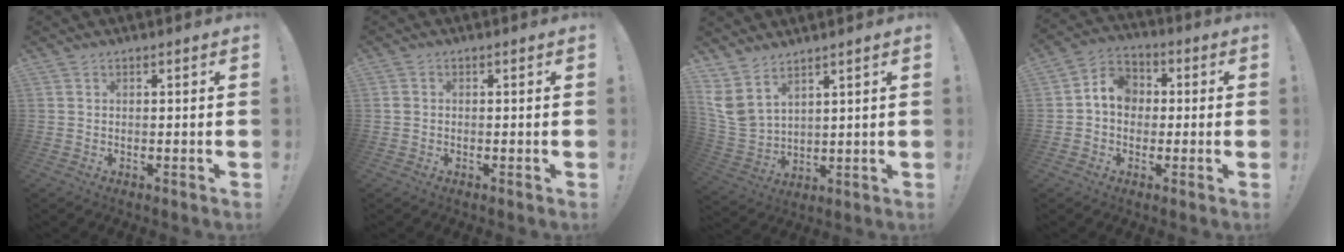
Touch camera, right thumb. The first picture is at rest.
{"total": 1.1, "force": [-0.3, 1.0, 0.3], "torque": [-0.007, 0.006, -0.004]}
{"total": 7.1, "force": [5.0, 3.7, 3.3], "torque": [-0.079, -0.039, 0.101]}
{"total": 8.3, "force": [0.0, 7.1, 4.2], "torque": [-0.065, 0.020, 0.008]}